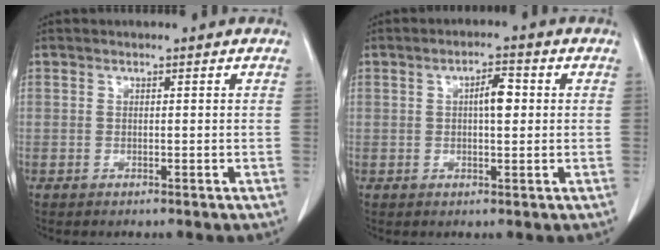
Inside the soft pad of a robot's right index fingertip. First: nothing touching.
{"total": 3.9, "force": [0.6, 1.1, 3.7], "torque": [-0.062, 0.006, 0.008]}